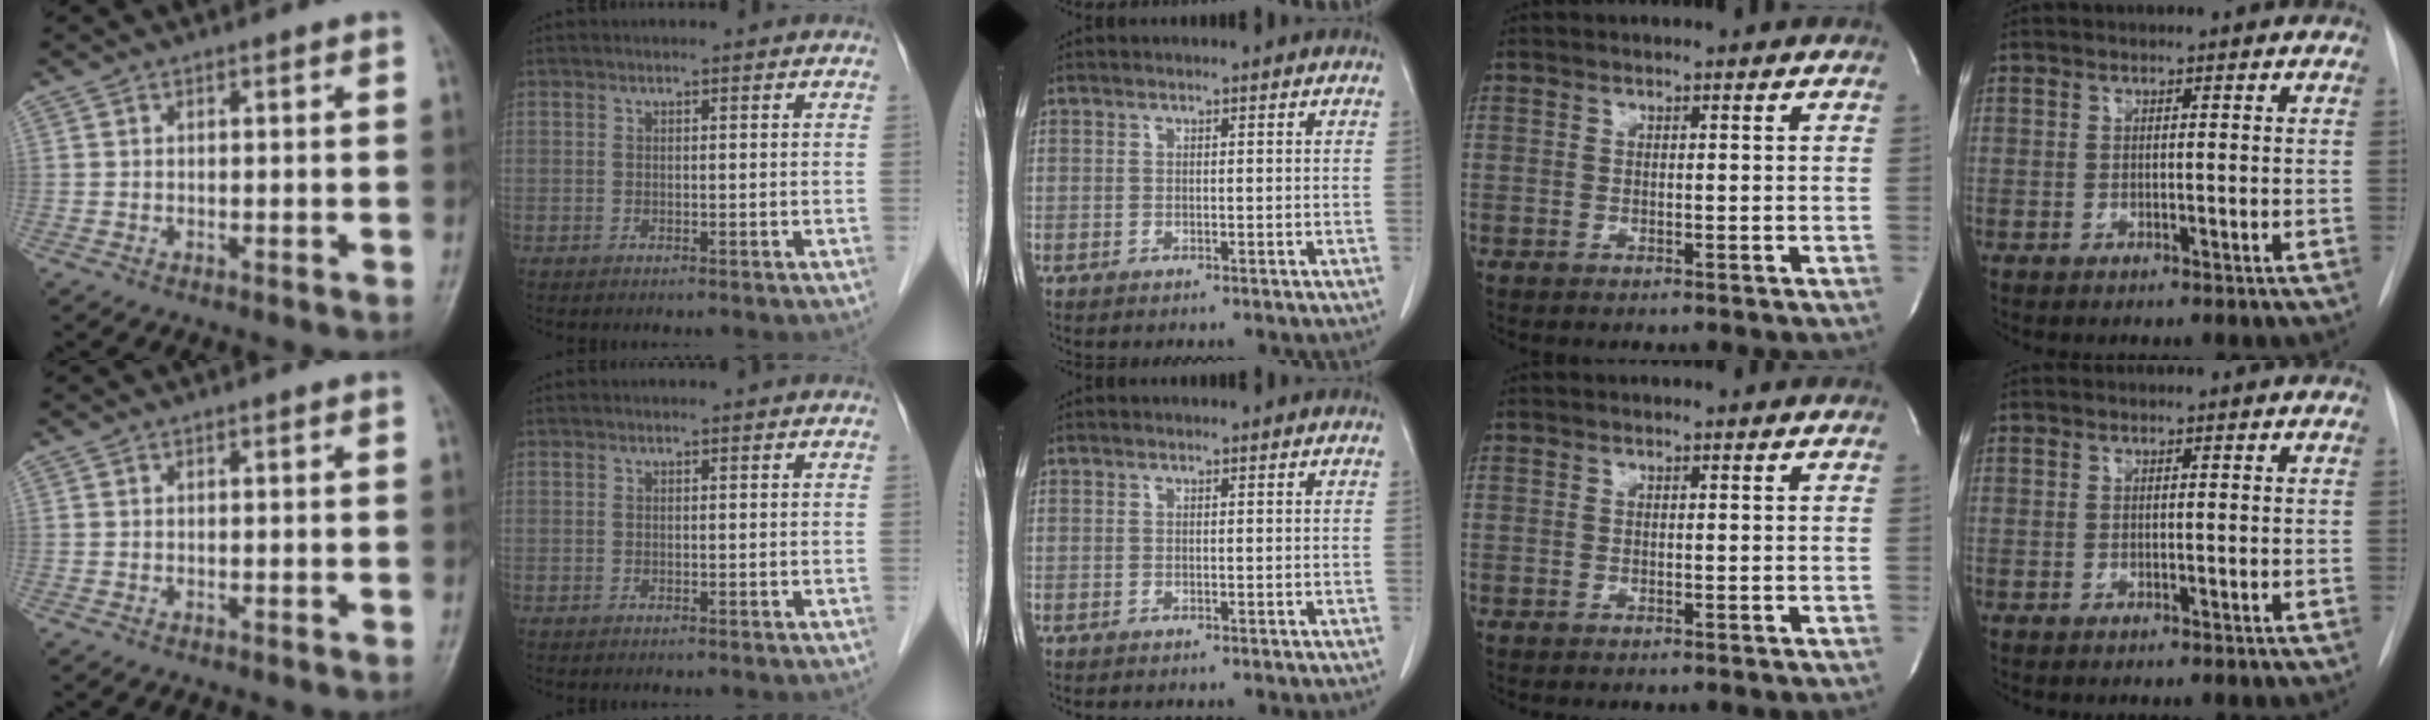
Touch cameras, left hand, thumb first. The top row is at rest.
{}